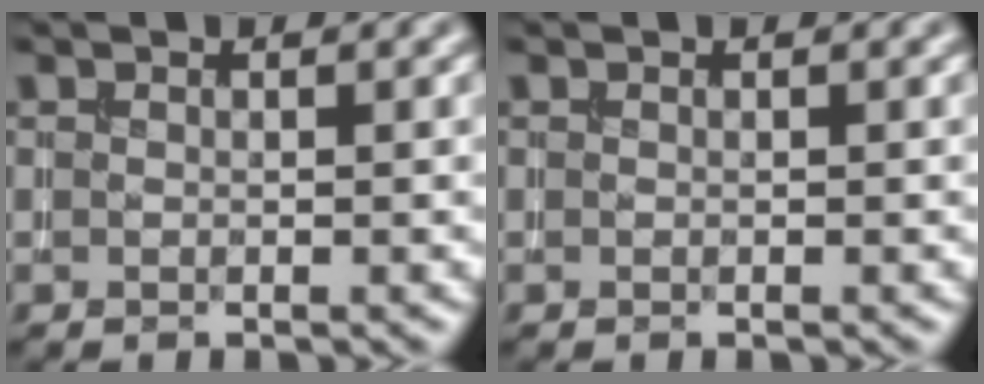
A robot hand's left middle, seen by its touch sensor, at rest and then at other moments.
{"total": 0.0}